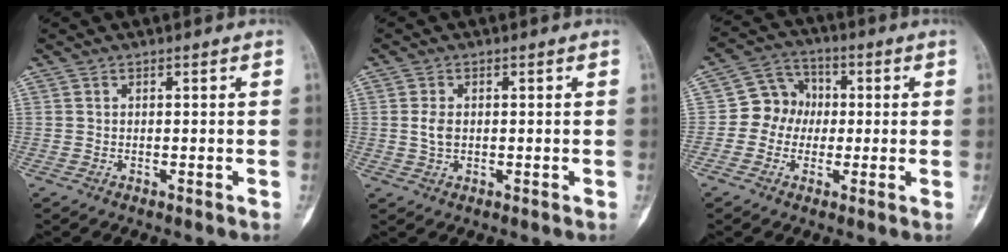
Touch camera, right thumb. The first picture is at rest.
{"total": 2.6, "force": [0.1, 1.6, 2.0], "torque": [-0.039, 0.000, 0.002]}
{"total": 7.8, "force": [-0.4, 7.1, 3.2], "torque": [-0.015, 0.022, -0.022]}